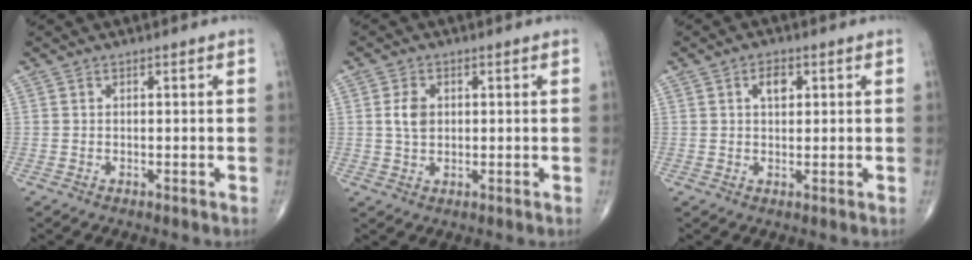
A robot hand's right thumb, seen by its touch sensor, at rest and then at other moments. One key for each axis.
{"total": 3.8, "fx": 0.6, "fy": 2.7, "fz": 2.7, "tx": -0.046, "ty": -0.001, "tz": 0.012}
{"total": 3.4, "fx": 1.2, "fy": 1.9, "fz": 2.5, "tx": -0.030, "ty": -0.001, "tz": 0.018}